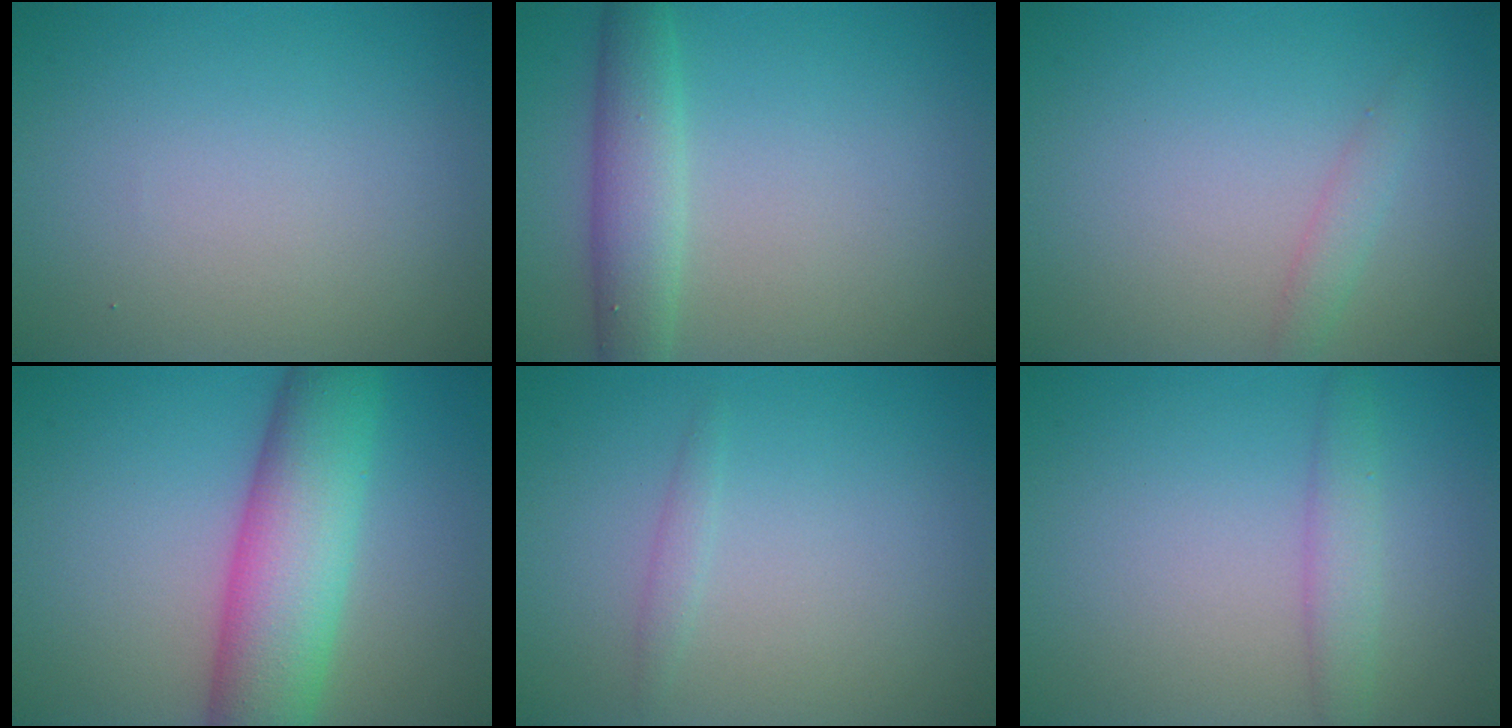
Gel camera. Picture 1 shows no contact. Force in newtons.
{"total": 3.8, "press": 3.8, "slide": 0.1}
{"total": 1.4, "press": 1.4, "slide": 0.1}
{"total": 8.9, "press": 8.9, "slide": 0.2}
{"total": 0.9, "press": 0.9, "slide": 0.0}
{"total": 2.2, "press": 2.2, "slide": 0.1}